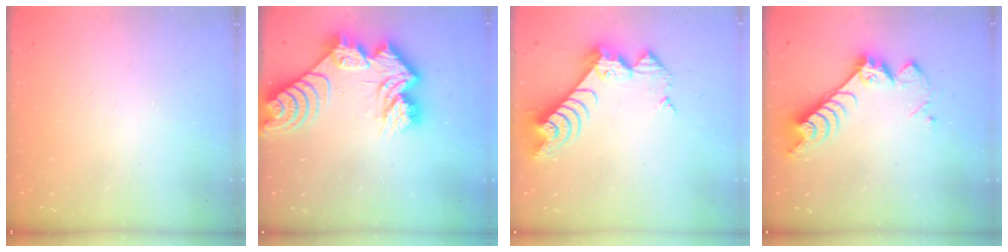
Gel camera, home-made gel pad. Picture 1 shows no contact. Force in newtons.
{"total": 17.3, "press": 17.2, "slide": 1.7}
{"total": 10.4, "press": 10.4, "slide": 1.1}
{"total": 10.1, "press": 10.0, "slide": 1.0}